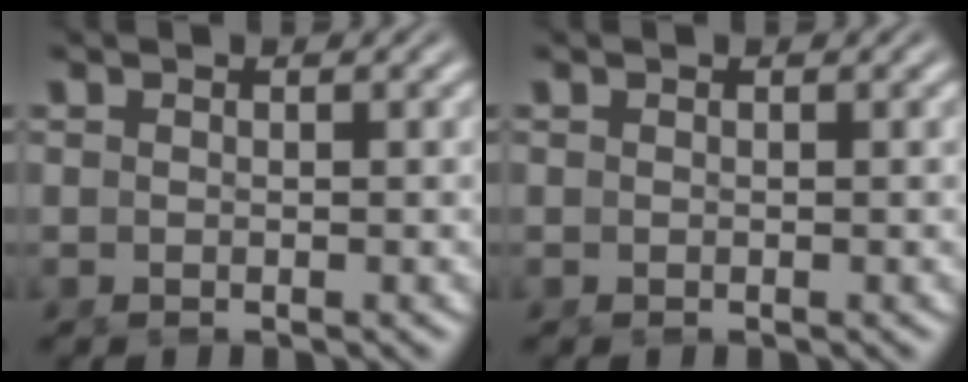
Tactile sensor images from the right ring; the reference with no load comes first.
{"total": 0.0}